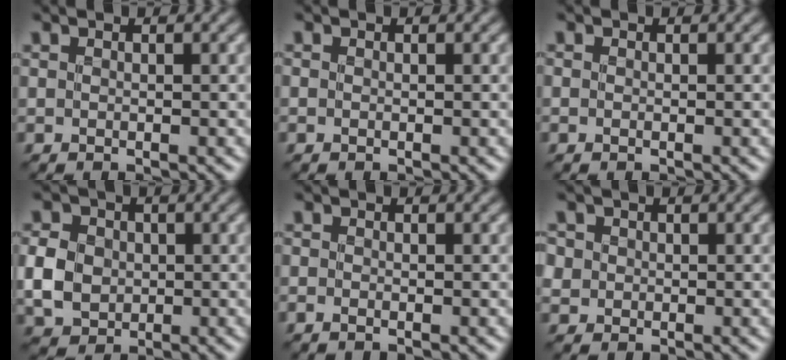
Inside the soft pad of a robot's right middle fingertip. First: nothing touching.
{"total": 0.0}
{"total": 0.0}
{"total": 4.5, "force": [-0.1, 3.8, 2.4], "torque": [-0.052, 0.002, -0.006]}
{"total": 0.6, "force": [-0.4, 0.3, 0.4], "torque": [-0.009, -0.004, -0.009]}
{"total": 2.8, "force": [0.9, 2.4, 1.0], "torque": [-0.023, 0.015, 0.013]}